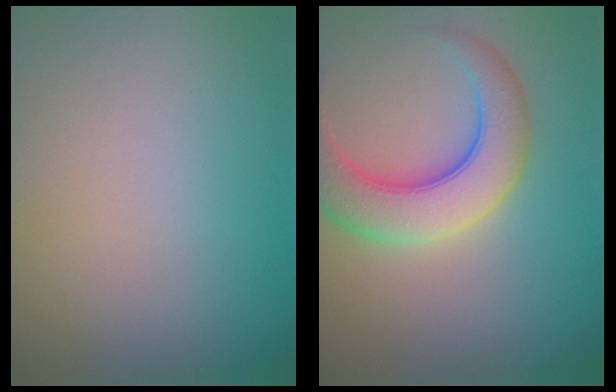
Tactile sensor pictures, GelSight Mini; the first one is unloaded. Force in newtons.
{"total": 6.9, "press": 6.9, "slide": 0.3}